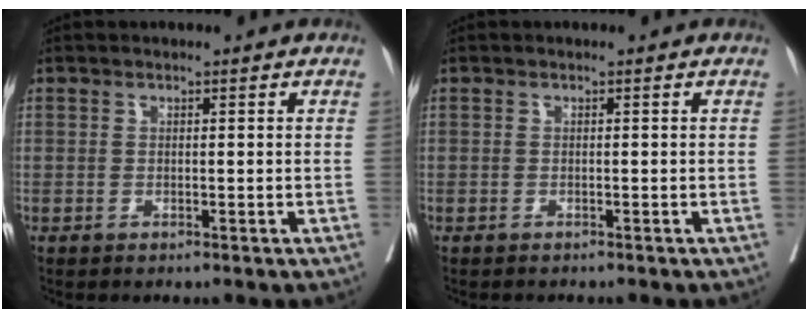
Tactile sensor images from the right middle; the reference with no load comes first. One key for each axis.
{"total": 0.9, "fx": -0.9, "fy": 0.2, "fz": 0.2, "tx": -0.010, "ty": -0.003, "tz": -0.013}